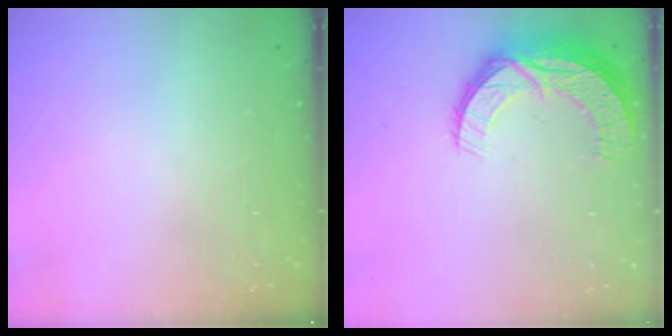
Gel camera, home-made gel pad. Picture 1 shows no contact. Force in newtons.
{"total": 12.5, "press": 12.5, "slide": 0.7}